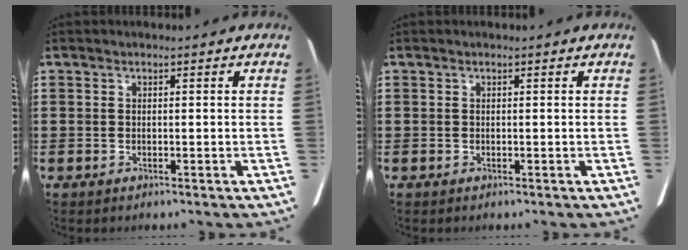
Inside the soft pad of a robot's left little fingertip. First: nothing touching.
{"total": 0.0}